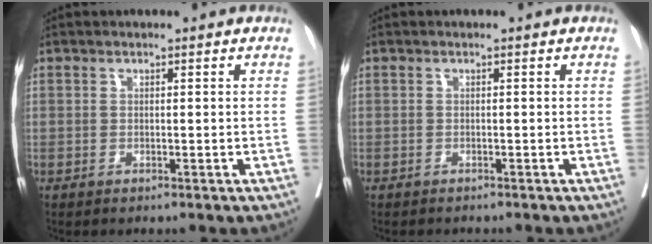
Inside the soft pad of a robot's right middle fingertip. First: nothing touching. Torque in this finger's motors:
{"motor_torque": [-0.05, 0.05, 0.01, 0.00]}